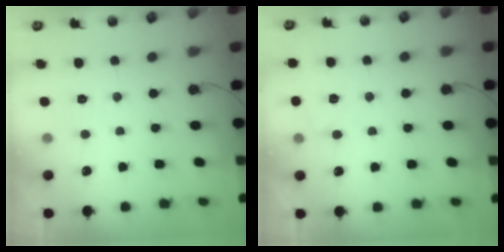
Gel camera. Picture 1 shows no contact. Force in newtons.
{"total": 5.8, "press": 3.8, "slide": 4.3}